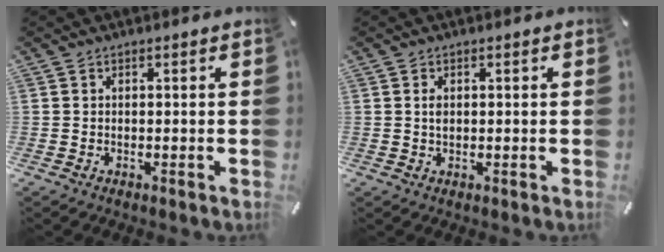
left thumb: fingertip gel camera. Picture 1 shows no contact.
{"total": 1.5, "force": [0.3, 0.9, 1.2], "torque": [-0.027, 0.002, 0.004]}